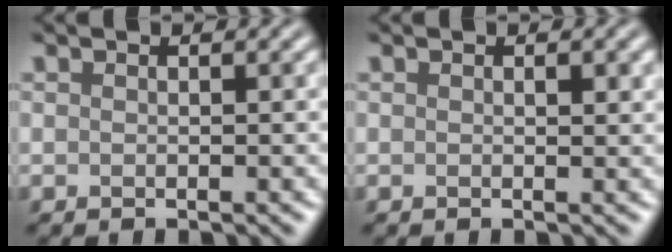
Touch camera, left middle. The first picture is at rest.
{"total": 0.7, "force": [0.2, 0.1, 0.6], "torque": [-0.010, -0.005, 0.005]}